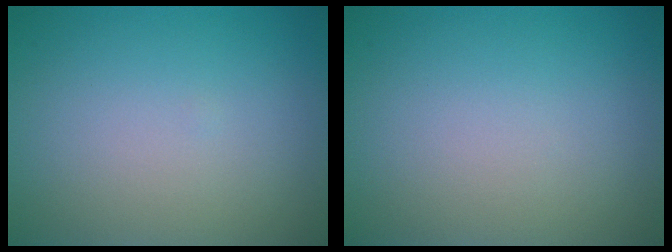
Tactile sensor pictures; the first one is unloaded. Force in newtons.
{"total": 0.0}